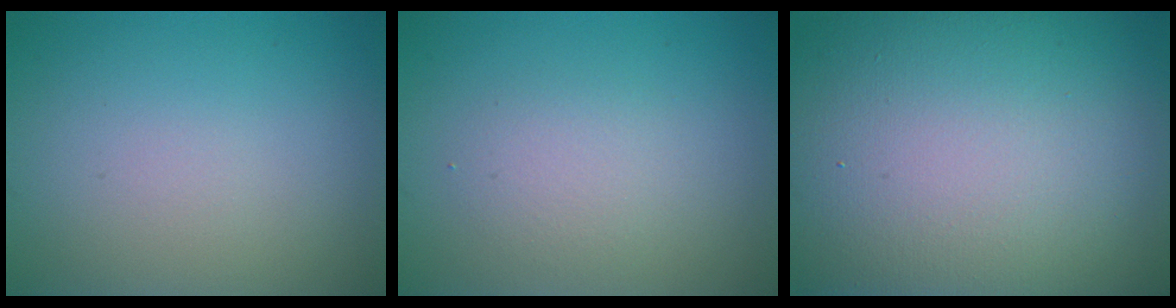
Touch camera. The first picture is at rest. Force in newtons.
{"total": 2.0, "press": 2.0, "slide": 0.2}
{"total": 20.7, "press": 20.7, "slide": 1.2}